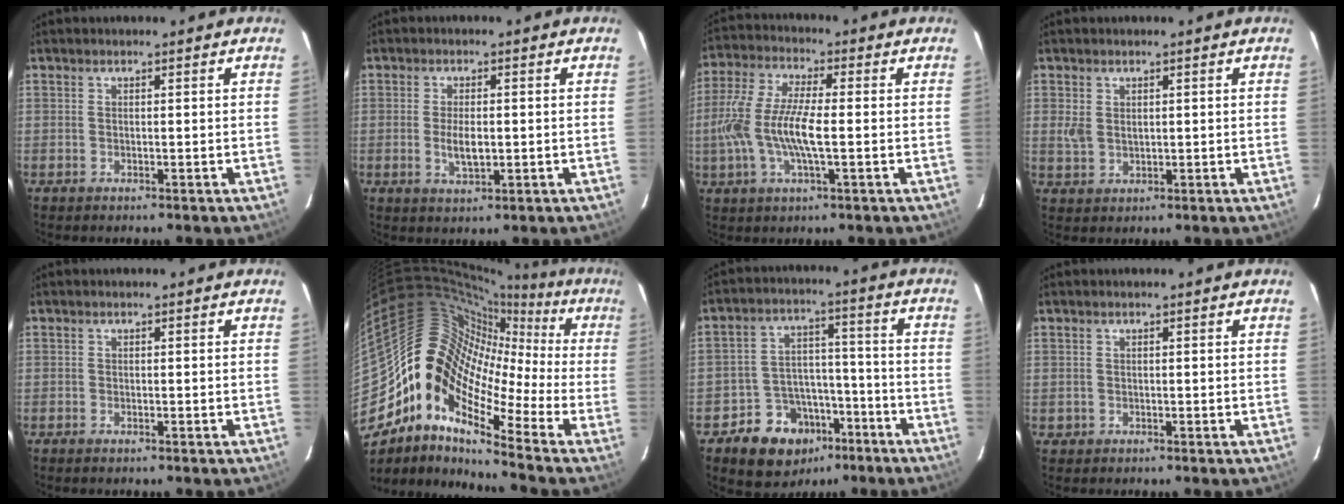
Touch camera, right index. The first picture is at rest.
{"total": 4.3, "force": [-0.6, 1.8, 3.8], "torque": [-0.073, -0.006, -0.008]}
{"total": 12.0, "force": [-1.7, 3.1, 11.5], "torque": [-0.245, 0.001, -0.037]}
{"total": 3.4, "force": [0.8, 2.6, 2.0], "torque": [-0.039, 0.002, 0.020]}
{"total": 0.6, "force": [-0.5, 0.2, 0.3], "torque": [-0.007, -0.002, -0.009]}
{"total": 16.1, "force": [-4.5, 10.6, 11.3], "torque": [-0.174, 0.011, -0.113]}
{"total": 12.5, "force": [-7.4, 9.3, 3.9], "torque": [-0.083, 0.038, -0.095]}
{"total": 1.1, "force": [-0.1, 1.1, 0.0], "torque": [0.002, 0.004, 0.001]}